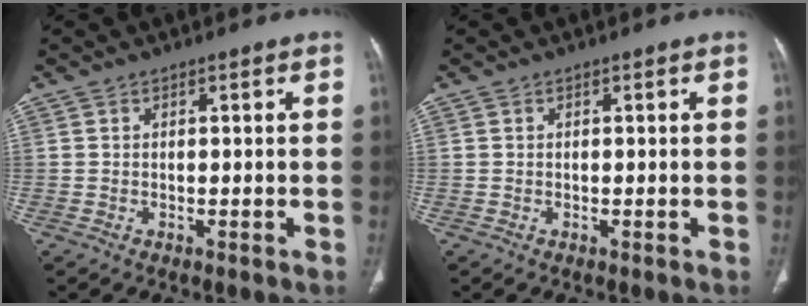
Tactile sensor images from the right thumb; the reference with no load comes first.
{"total": 0.0}